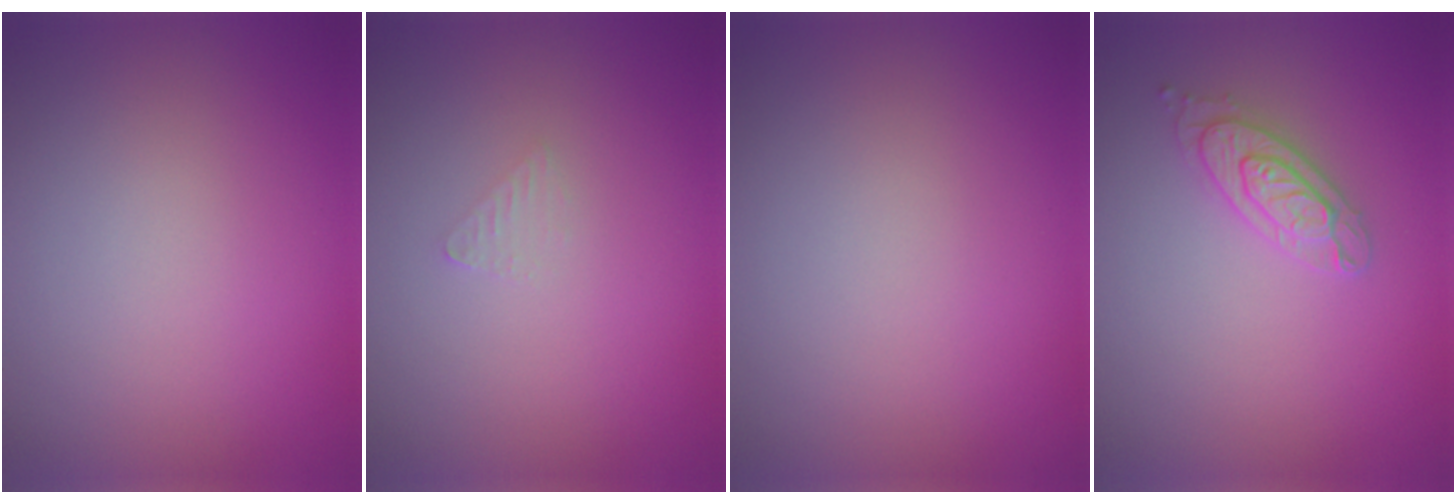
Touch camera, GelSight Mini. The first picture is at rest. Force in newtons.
{"total": 0.8, "press": 0.8, "slide": 0.1}
{"total": 0.0}
{"total": 2.5, "press": 2.4, "slide": 0.2}